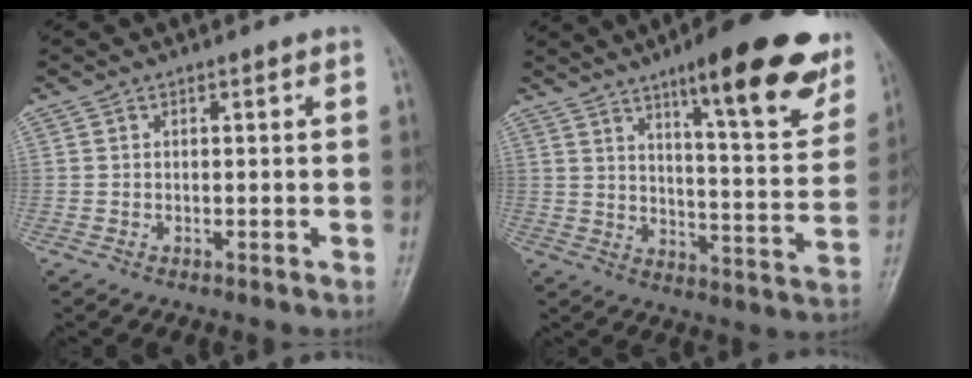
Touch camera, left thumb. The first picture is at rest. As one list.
[{"total": 21.7, "force": [13.0, 5.0, 16.6], "torque": [-0.188, -0.052, 0.185]}]